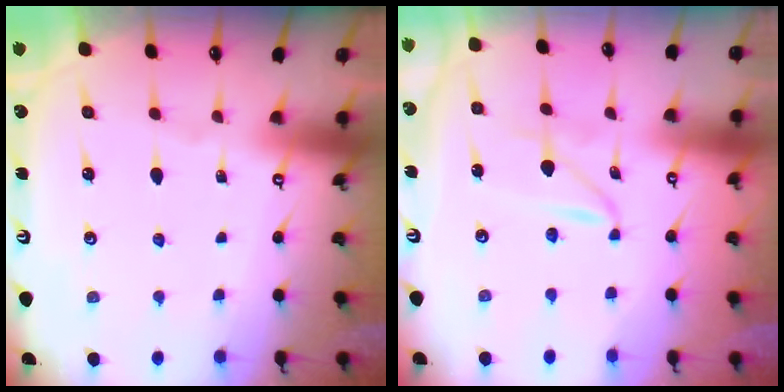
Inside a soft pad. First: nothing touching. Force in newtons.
{"total": 1.6, "press": 1.6, "slide": 0.3}